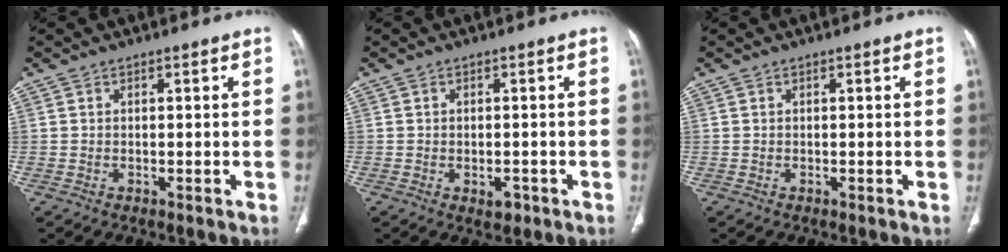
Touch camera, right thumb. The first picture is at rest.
{"total": 2.5, "force": [-1.0, 1.6, 1.7], "torque": [-0.014, 0.004, -0.008]}
{"total": 0.0}